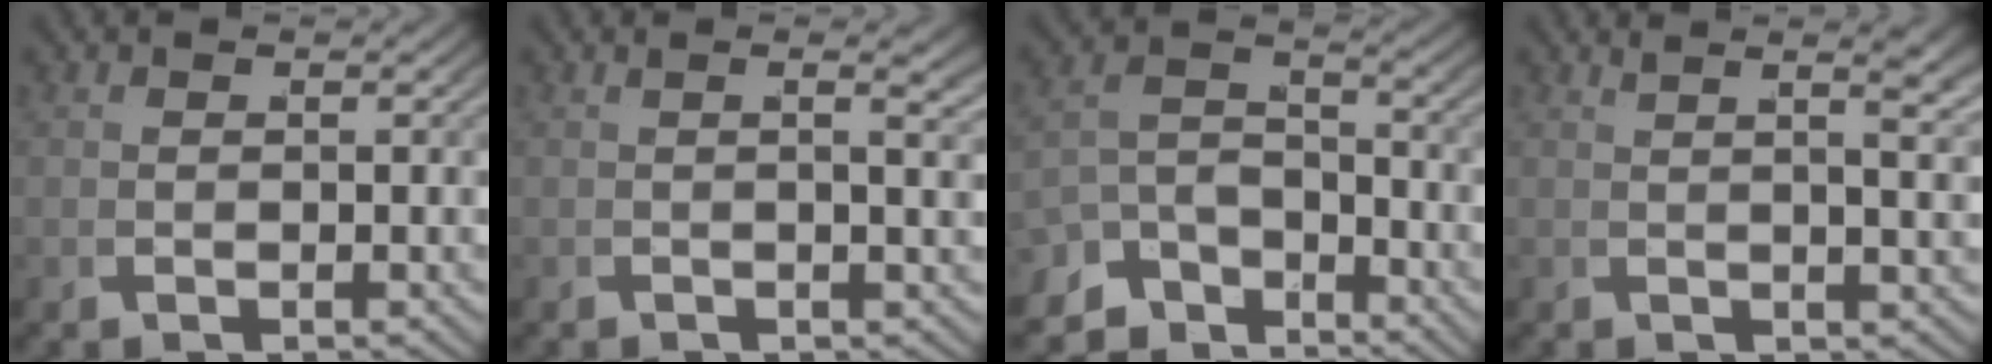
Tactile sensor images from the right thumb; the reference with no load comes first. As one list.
[{"total": 2.2, "force": [0.5, 0.3, 2.2], "torque": [-0.027, 0.004, 0.005]}, {"total": 6.7, "force": [-3.4, 4.5, 3.6], "torque": [-0.051, -0.027, -0.053]}, {"total": 5.1, "force": [2.5, 1.5, 4.2], "torque": [-0.049, 0.007, 0.036]}]